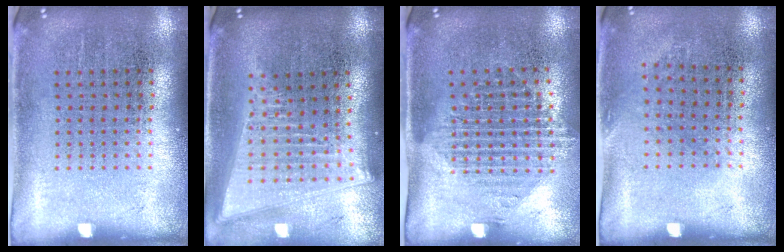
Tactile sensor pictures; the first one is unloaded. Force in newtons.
{"total": 2.1, "press": 1.8, "slide": 1.1}
{"total": 1.5, "press": 1.2, "slide": 0.9}
{"total": 0.7, "press": 0.6, "slide": 0.5}